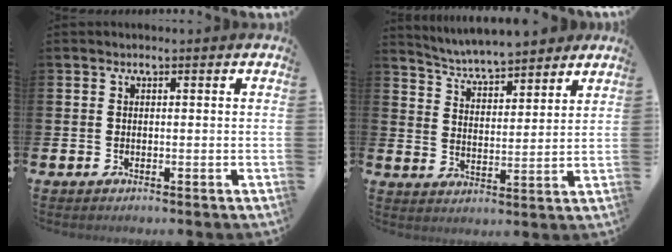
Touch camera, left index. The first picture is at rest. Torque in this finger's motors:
{"motor_torque": [1.06, -1.07, 0.49, 0.09]}